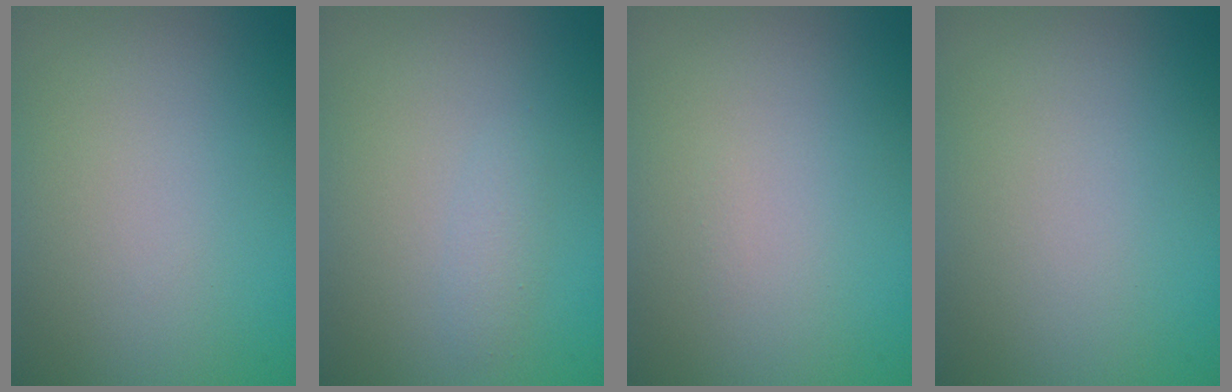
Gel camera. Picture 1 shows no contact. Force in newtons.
{"total": 1.0, "press": 1.0, "slide": 0.1}
{"total": 0.0}
{"total": 0.0}